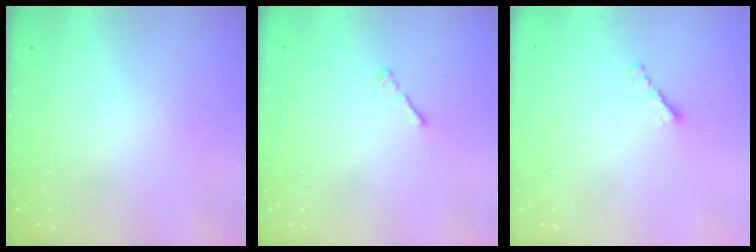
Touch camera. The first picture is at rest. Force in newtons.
{"total": 1.0, "press": 0.9, "slide": 0.5}
{"total": 1.0, "press": 0.8, "slide": 0.5}